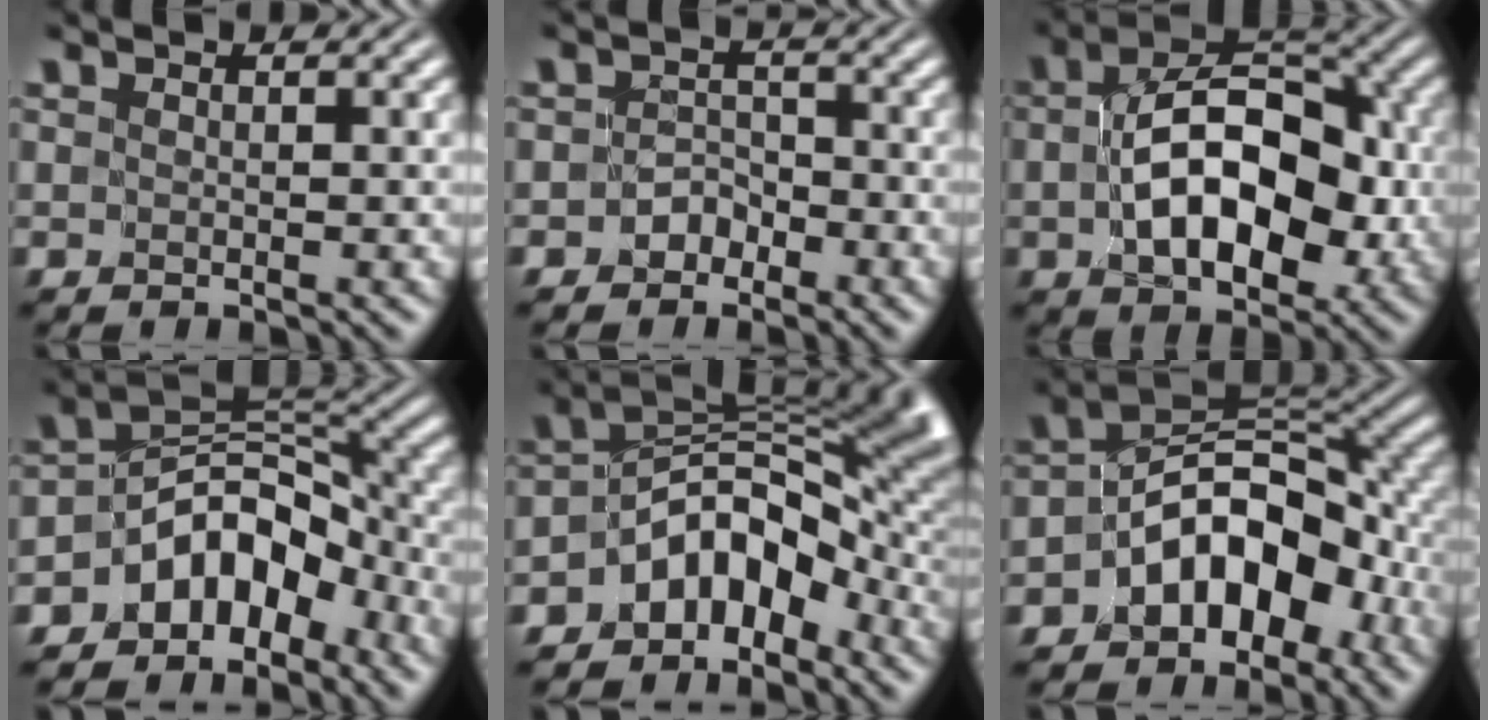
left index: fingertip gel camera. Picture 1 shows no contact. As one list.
[{"total": 1.7, "force": [-1.2, 1.1, 0.0], "torque": [0.012, 0.009, -0.024]}, {"total": 9.5, "force": [-0.9, 5.8, 7.5], "torque": [-0.118, 0.007, -0.012]}, {"total": 7.1, "force": [-4.4, 4.3, 3.5], "torque": [-0.023, 0.012, -0.092]}, {"total": 7.5, "force": [-3.3, 4.8, 4.7], "torque": [-0.045, 0.013, -0.074]}, {"total": 8.0, "force": [-3.7, 5.0, 5.0], "torque": [-0.058, 0.017, -0.077]}]